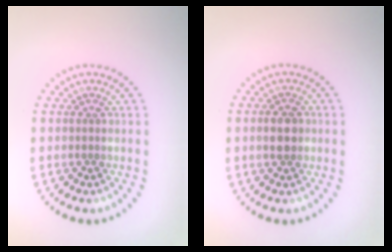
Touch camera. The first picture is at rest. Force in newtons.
{"total": 2.8, "press": 2.8, "slide": 0.1}